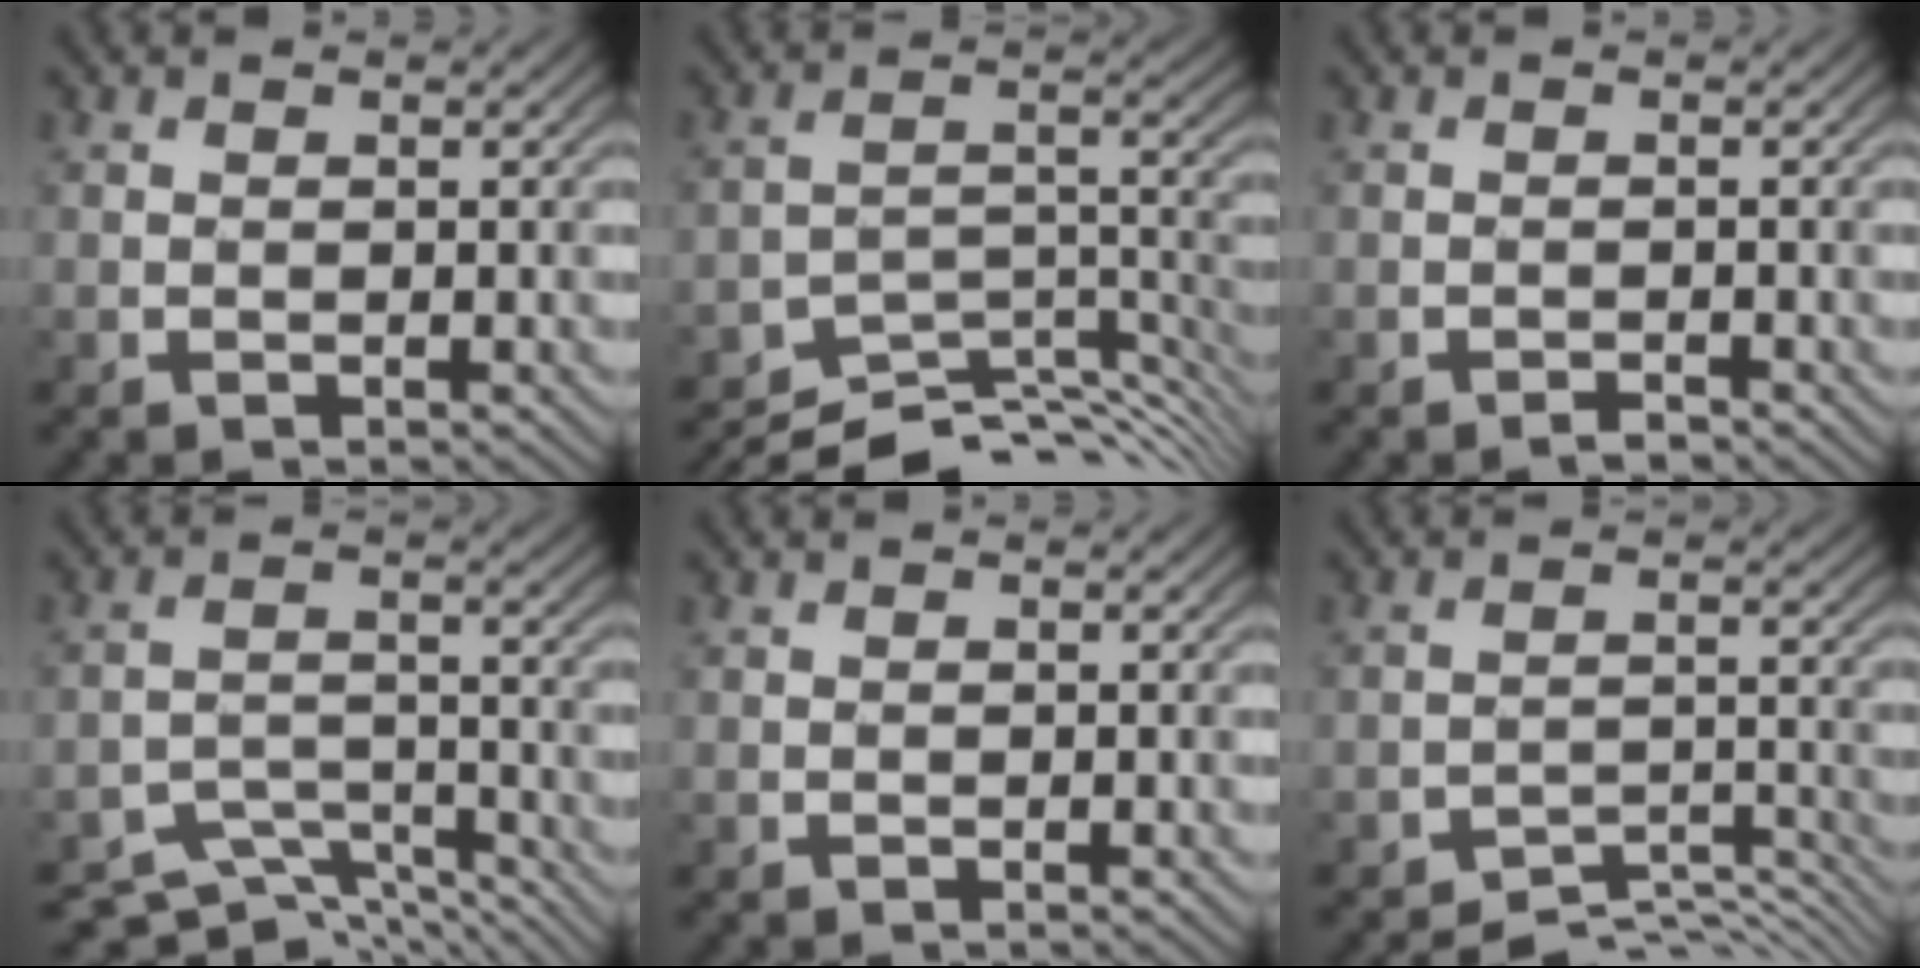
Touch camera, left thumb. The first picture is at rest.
{"total": 11.3, "force": [-10.0, 2.7, 4.6], "torque": [-0.081, 0.010, -0.154]}
{"total": 0.9, "force": [-0.8, 0.1, 0.4], "torque": [-0.005, 0.001, -0.015]}
{"total": 8.2, "force": [-7.8, 2.0, 1.9], "torque": [-0.040, -0.009, -0.124]}
{"total": 0.0}
{"total": 6.6, "force": [-6.1, 1.3, 2.2], "torque": [-0.034, 0.004, -0.090]}